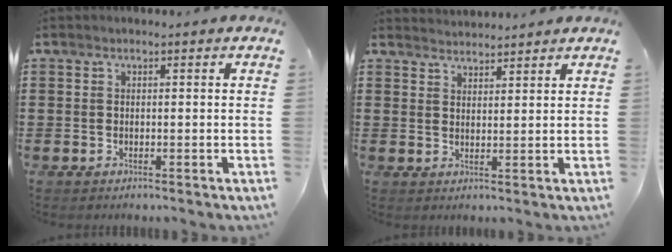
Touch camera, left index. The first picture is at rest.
{"total": 2.4, "force": [2.4, -0.2, -0.4], "torque": [0.002, -0.006, 0.047]}